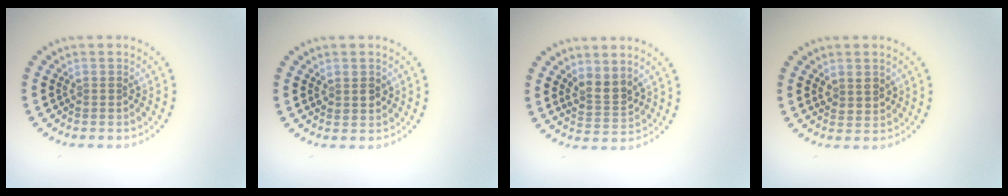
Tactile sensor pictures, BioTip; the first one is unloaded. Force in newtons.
{"total": 1.5, "press": 1.4, "slide": 0.4}
{"total": 2.5, "press": 2.2, "slide": 1.3}
{"total": 1.7, "press": 1.6, "slide": 0.7}